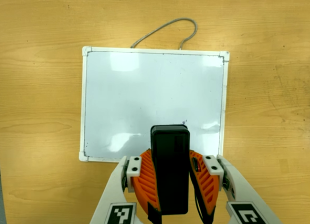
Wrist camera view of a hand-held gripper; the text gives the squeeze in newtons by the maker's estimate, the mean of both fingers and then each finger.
{"total": 7.8, "left": 6.7, "right": 8.8}